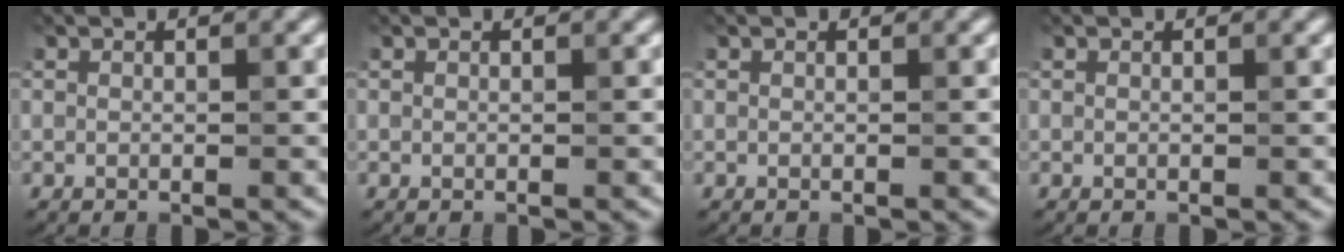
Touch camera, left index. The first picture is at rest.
{"total": 0.0}
{"total": 0.0}
{"total": 0.0}